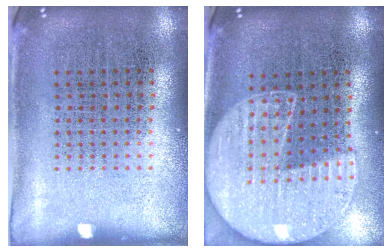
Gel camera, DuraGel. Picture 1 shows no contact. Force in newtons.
{"total": 1.7, "press": 1.6, "slide": 0.7}